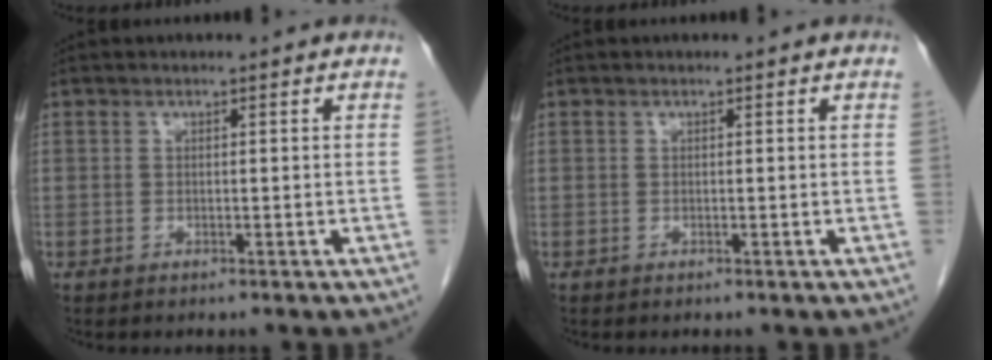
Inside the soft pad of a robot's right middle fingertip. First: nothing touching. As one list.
[{"total": 0.0}]